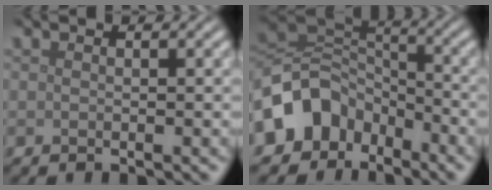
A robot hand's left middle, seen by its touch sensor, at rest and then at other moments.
{"total": 8.2, "force": [-4.6, 6.0, 3.3], "torque": [-0.052, 0.002, -0.102]}